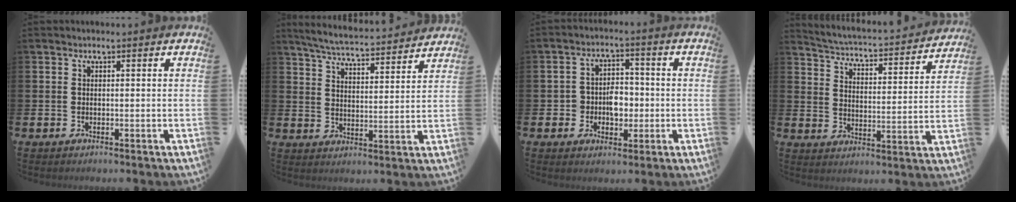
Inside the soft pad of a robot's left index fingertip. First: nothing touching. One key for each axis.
{"total": 5.8, "fx": 5.7, "fy": 0.3, "fz": 1.3, "tx": -0.050, "ty": -0.039, "tz": 0.097}
{"total": 4.6, "fx": -1.0, "fy": 3.8, "fz": 2.5, "tx": -0.040, "ty": 0.005, "tz": -0.027}
{"total": 3.9, "fx": 3.7, "fy": 0.6, "fz": 0.8, "tx": -0.041, "ty": -0.040, "tz": 0.054}